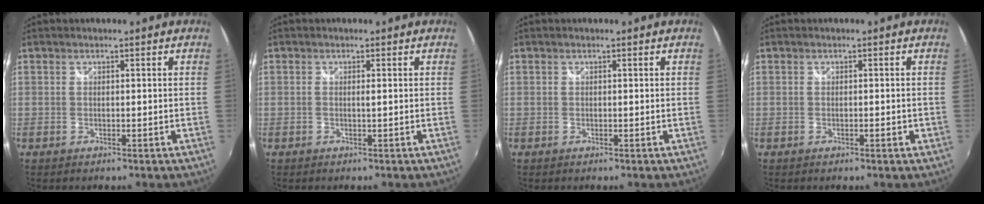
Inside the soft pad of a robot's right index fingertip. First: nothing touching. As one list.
[{"total": 0.5, "force": [0.1, -0.3, 0.4], "torque": [-0.005, 0.003, 0.002]}, {"total": 0.0}, {"total": 0.9, "force": [-0.3, 0.3, 0.9], "torque": [-0.010, 0.005, -0.001]}]